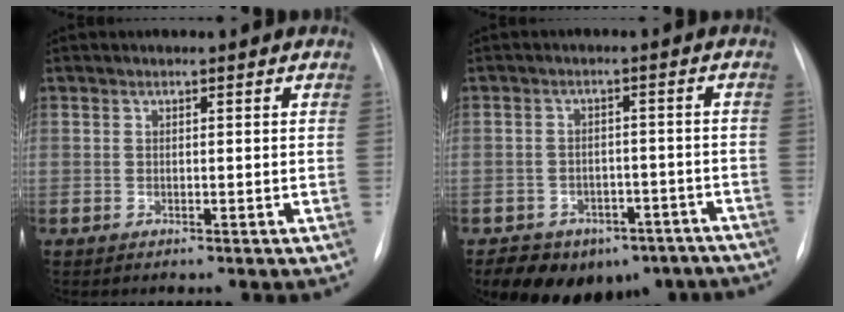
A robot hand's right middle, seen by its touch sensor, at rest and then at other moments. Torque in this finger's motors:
{"motor_torque": [0.84, -1.06, 0.43, 0.09]}